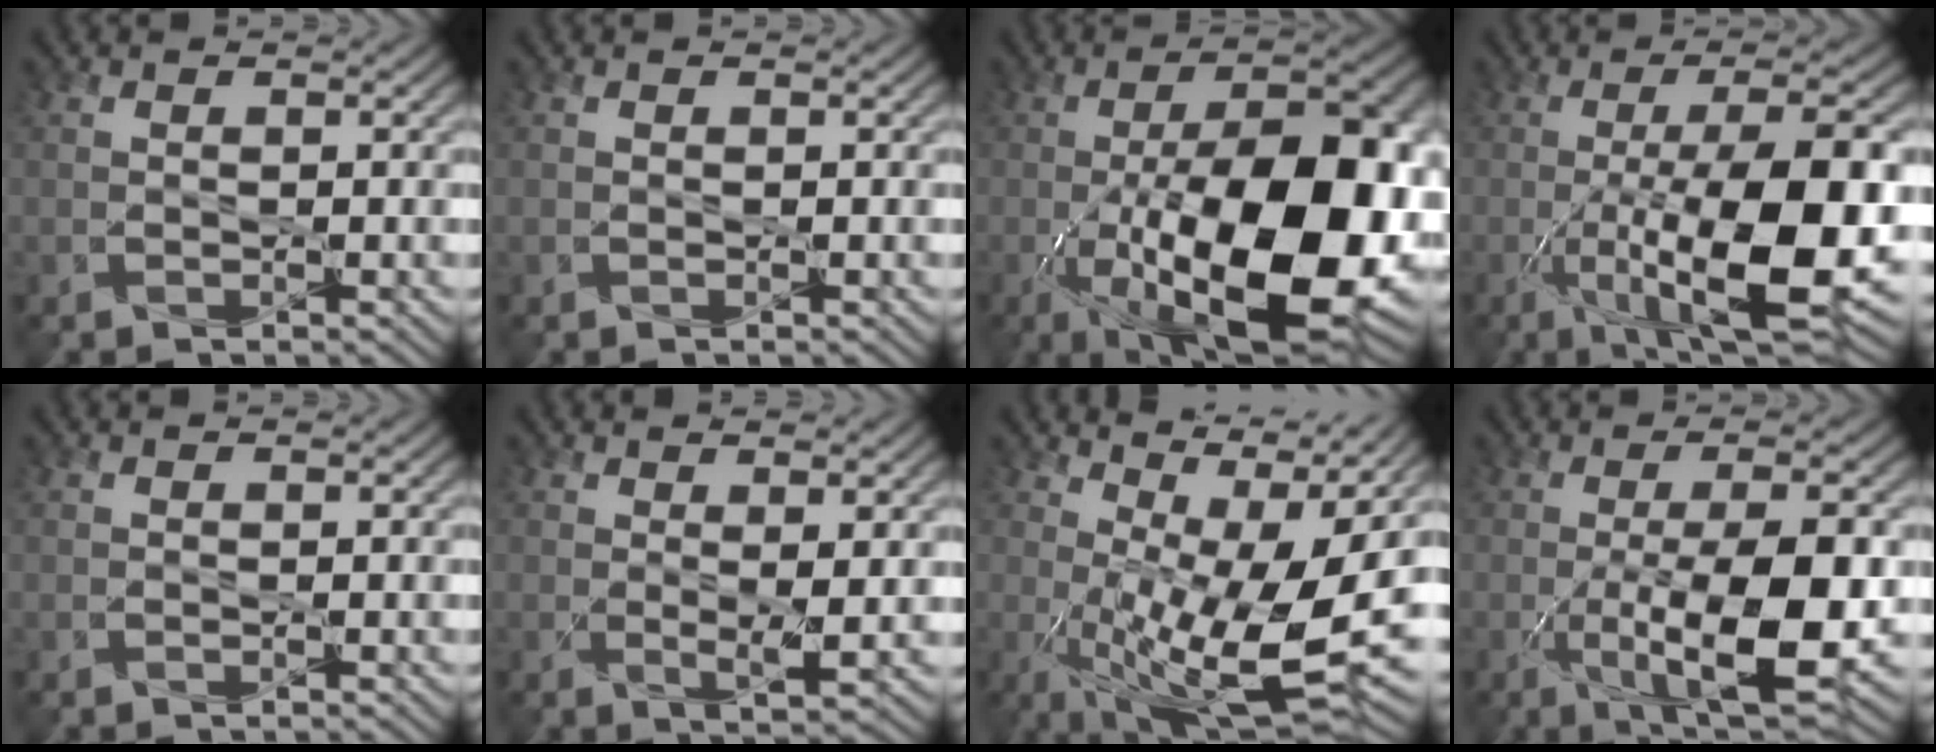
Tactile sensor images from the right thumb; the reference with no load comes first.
{"total": 0.0}
{"total": 19.6, "force": [-4.2, 8.3, 17.3], "torque": [-0.266, -0.006, -0.066]}
{"total": 15.8, "force": [-3.8, 4.8, 14.5], "torque": [-0.230, -0.004, -0.059]}
{"total": 0.0}
{"total": 2.3, "force": [0.9, 0.4, 2.1], "torque": [-0.044, -0.008, 0.020]}
{"total": 16.3, "force": [1.2, 5.6, 15.3], "torque": [-0.241, -0.007, 0.038]}
{"total": 11.4, "force": [-2.4, 3.5, 10.5], "torque": [-0.176, -0.010, -0.034]}